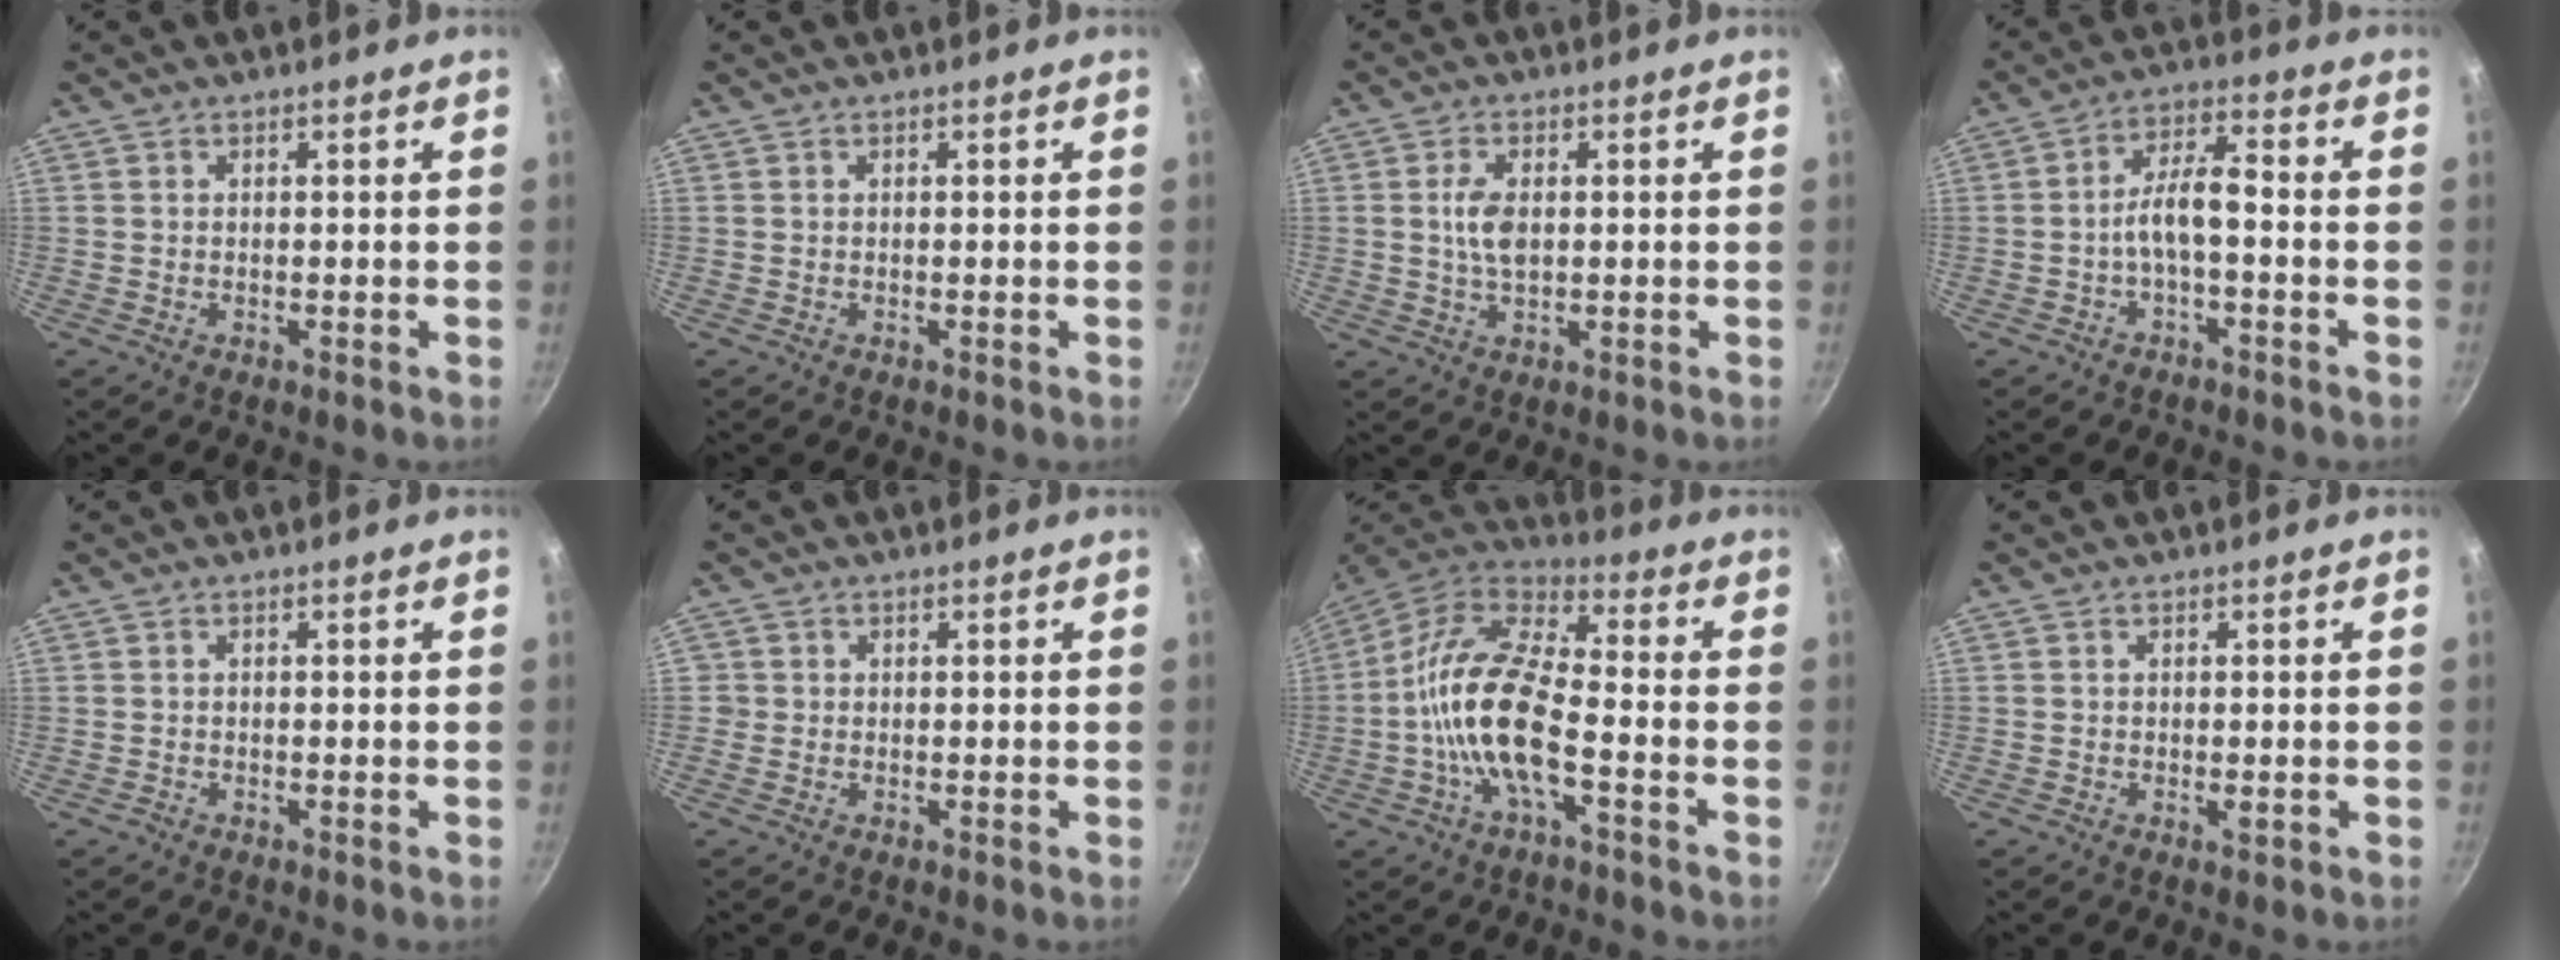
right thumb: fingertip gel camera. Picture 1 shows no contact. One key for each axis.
{"total": 0.0}
{"total": 5.1, "fx": 0.5, "fy": 2.7, "fz": 4.3, "tx": -0.084, "ty": -0.002, "tz": 0.009}
{"total": 6.8, "fx": -1.5, "fy": 2.6, "fz": 6.1, "tx": -0.111, "ty": 0.036, "tz": -0.033}
{"total": 0.6, "fx": -0.5, "fy": 0.4, "fz": 0.1, "tx": -0.001, "ty": 0.001, "tz": -0.012}
{"total": 1.2, "fx": -0.1, "fy": 1.2, "fz": 0.0, "tx": 0.006, "ty": 0.005, "tz": -0.003}
{"total": 16.9, "fx": -3.8, "fy": 6.6, "fz": 15.0, "tx": -0.305, "ty": 0.041, "tz": -0.077}
{"total": 1.0, "fx": -0.3, "fy": 0.5, "fz": 0.8, "tx": -0.009, "ty": -0.001, "tz": -0.005}